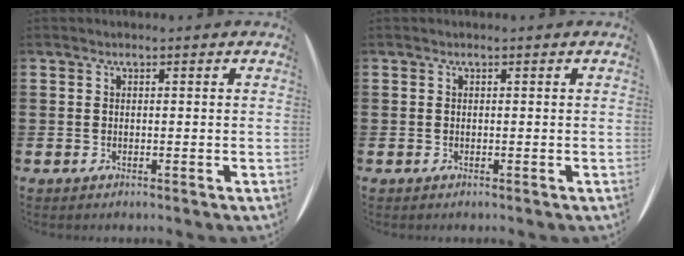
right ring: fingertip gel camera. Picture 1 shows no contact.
{"total": 0.0}